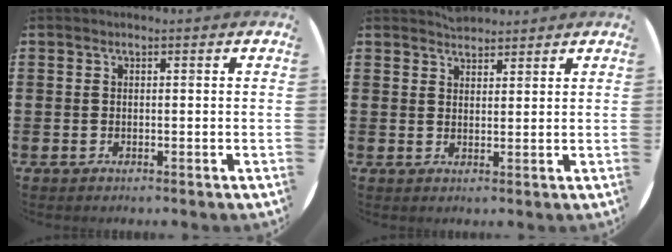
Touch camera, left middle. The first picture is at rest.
{"total": 2.2, "force": [2.2, 0.5, -0.1], "torque": [-0.001, 0.002, 0.042]}